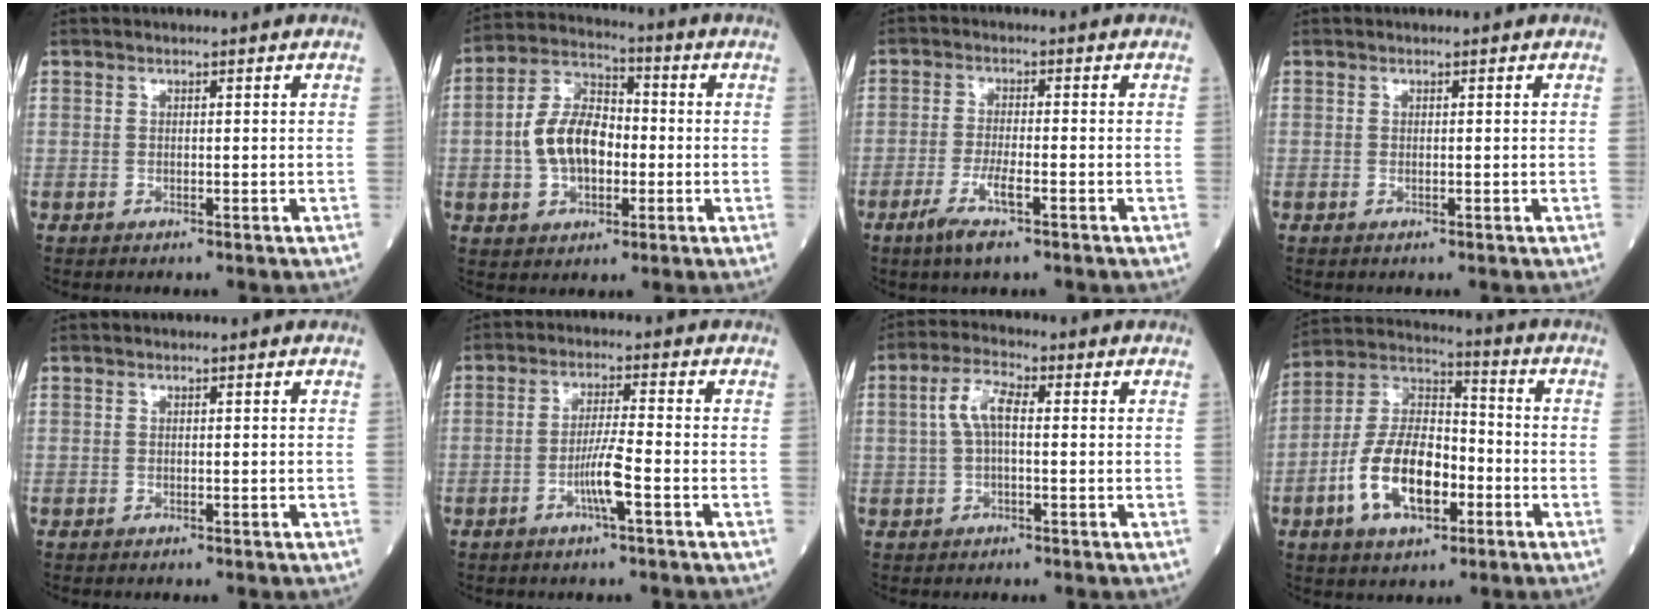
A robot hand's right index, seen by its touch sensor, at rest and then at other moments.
{"total": 10.5, "force": [-1.2, 6.2, 8.3], "torque": [-0.168, 0.025, -0.024]}
{"total": 5.1, "force": [-2.8, 0.5, 4.2], "torque": [-0.084, -0.007, -0.053]}
{"total": 0.0}
{"total": 0.0}
{"total": 4.9, "force": [-2.0, -0.3, 4.5], "torque": [-0.089, -0.002, -0.039]}
{"total": 5.2, "force": [0.6, 2.0, 4.8], "torque": [-0.103, 0.020, 0.010]}
{"total": 14.0, "force": [-4.7, 6.7, 11.4], "torque": [-0.233, 0.015, -0.085]}